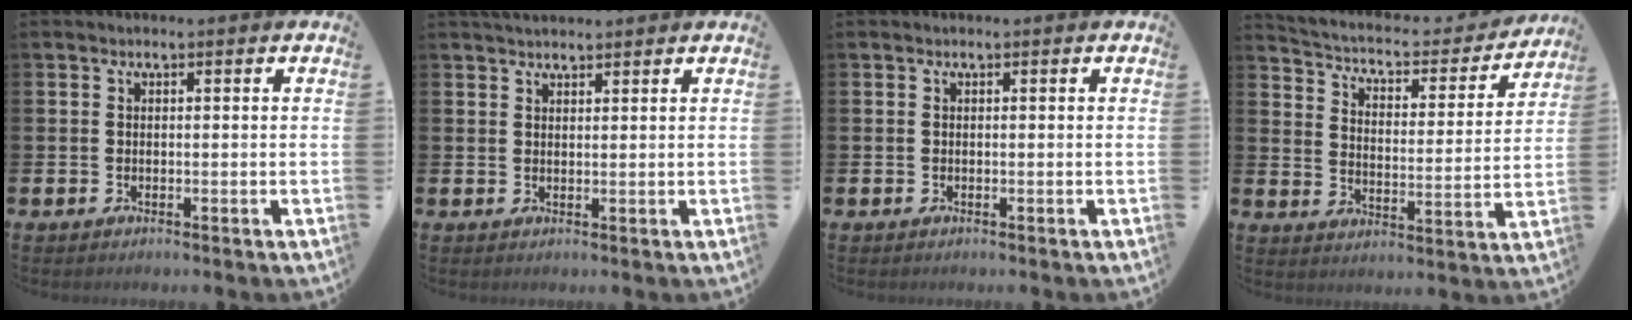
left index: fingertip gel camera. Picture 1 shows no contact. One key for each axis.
{"total": 2.3, "fx": 2.3, "fy": 0.5, "fz": 0.4, "tx": -0.003, "ty": -0.006, "tz": 0.039}
{"total": 0.0}
{"total": 4.9, "fx": 4.4, "fy": 1.7, "fz": 1.6, "tx": -0.053, "ty": -0.038, "tz": 0.064}